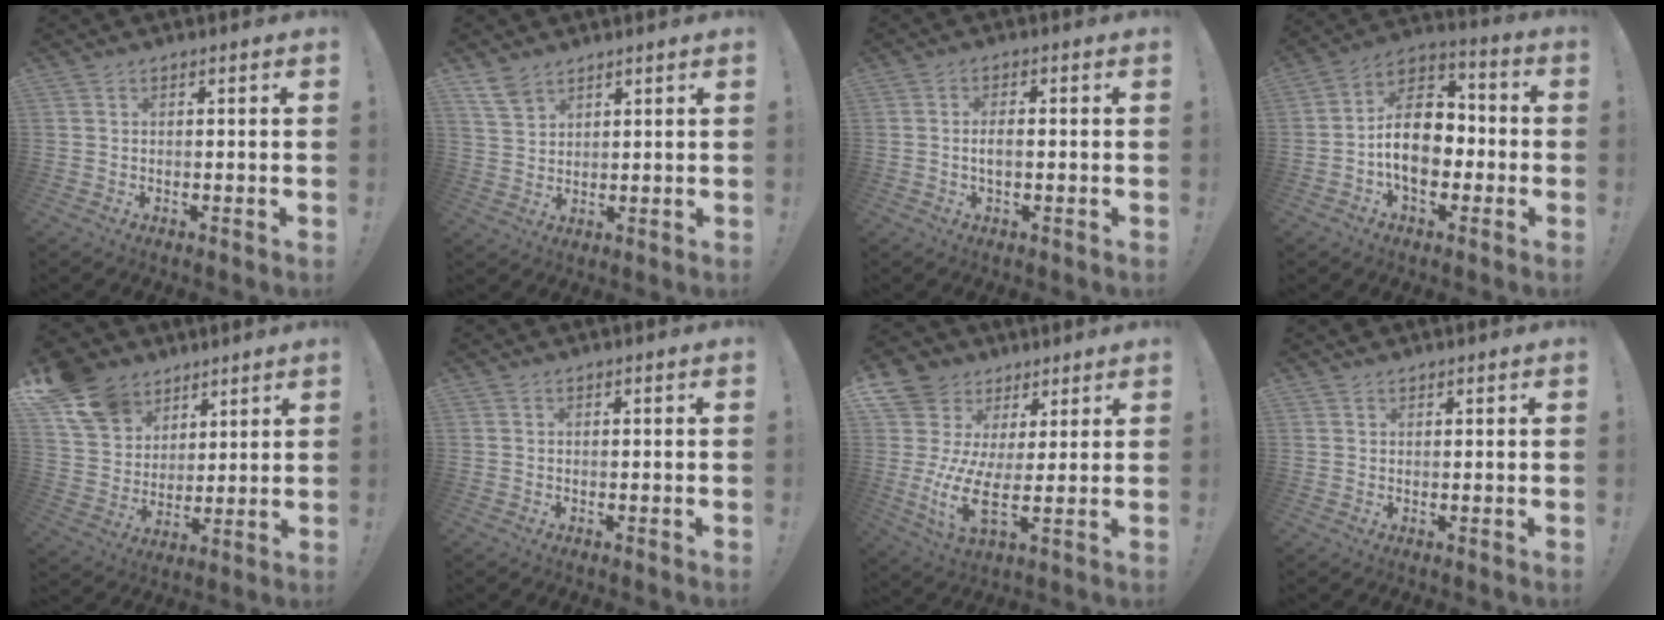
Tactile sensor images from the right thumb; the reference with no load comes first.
{"total": 6.3, "force": [4.8, 3.6, 2.0], "torque": [-0.034, -0.028, 0.094]}
{"total": 3.0, "force": [-0.5, 1.0, 2.8], "torque": [-0.047, -0.001, -0.014]}
{"total": 16.4, "force": [-2.7, 11.3, 11.6], "torque": [-0.195, 0.030, -0.039]}
{"total": 15.0, "force": [9.1, 10.8, 5.0], "torque": [-0.091, -0.053, 0.185]}
{"total": 0.0}
{"total": 11.4, "force": [2.1, 7.1, 8.7], "torque": [-0.194, -0.039, 0.035]}
{"total": 0.9, "force": [0.8, 0.4, 0.1], "torque": [0.002, -0.002, 0.016]}